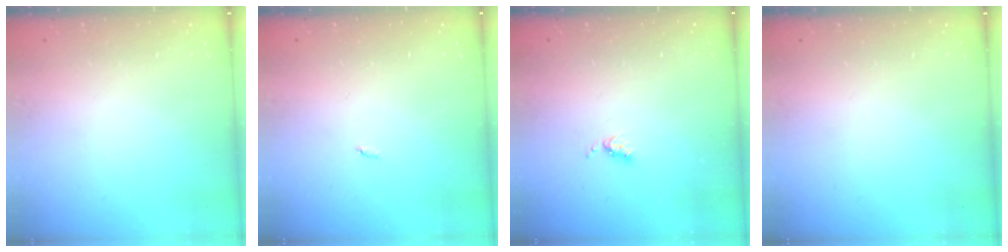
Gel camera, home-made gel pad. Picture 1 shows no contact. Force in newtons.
{"total": 2.1, "press": 2.1, "slide": 0.4}
{"total": 4.0, "press": 3.9, "slide": 0.6}
{"total": 0.0}